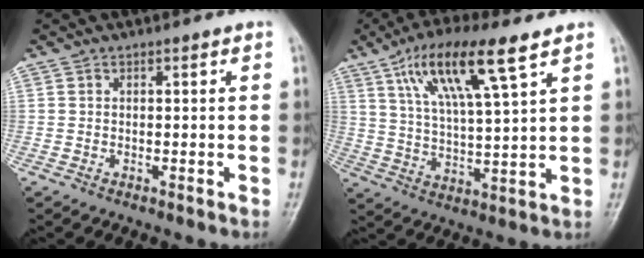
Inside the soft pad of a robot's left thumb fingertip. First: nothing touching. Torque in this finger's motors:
{"motor_torque": [0.60, 0.56, 1.75, -1.02, 0.47]}